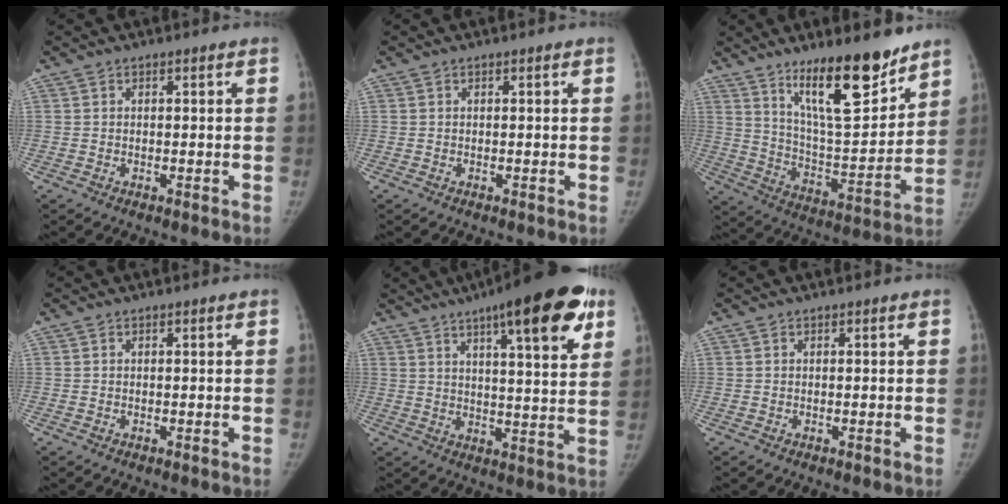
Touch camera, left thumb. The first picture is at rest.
{"total": 0.0}
{"total": 17.8, "force": [12.5, 4.7, 11.8], "torque": [-0.150, -0.092, 0.215]}
{"total": 0.0}
{"total": 19.9, "force": [10.7, 4.9, 16.1], "torque": [-0.206, -0.023, 0.148]}
{"total": 0.0}